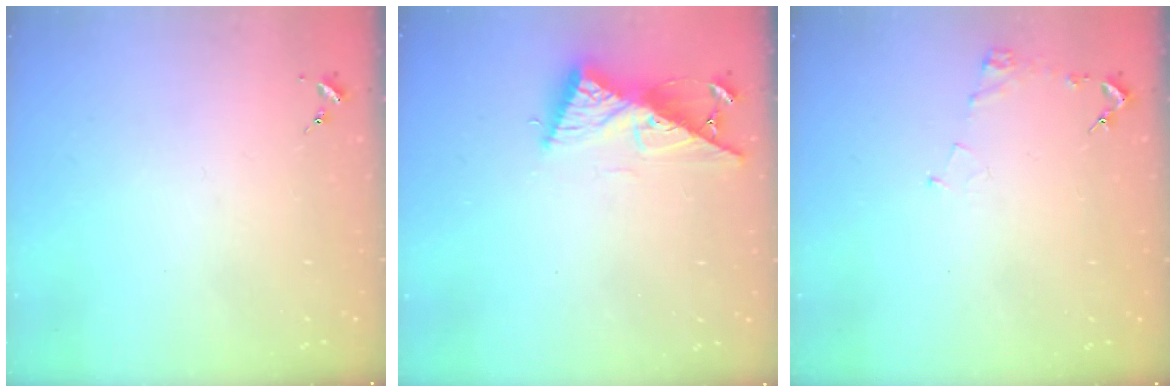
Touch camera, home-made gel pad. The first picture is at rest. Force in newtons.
{"total": 9.6, "press": 9.6, "slide": 0.2}
{"total": 4.6, "press": 4.6, "slide": 0.6}